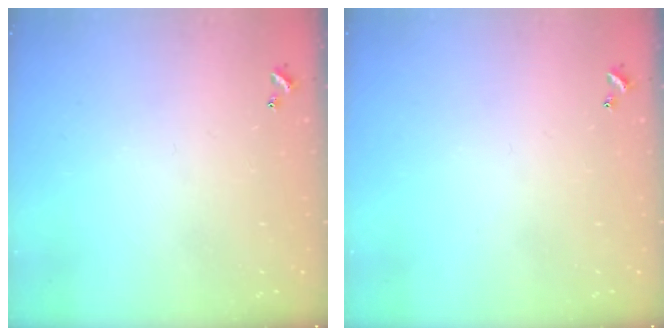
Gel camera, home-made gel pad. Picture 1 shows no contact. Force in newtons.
{"total": 0.0}